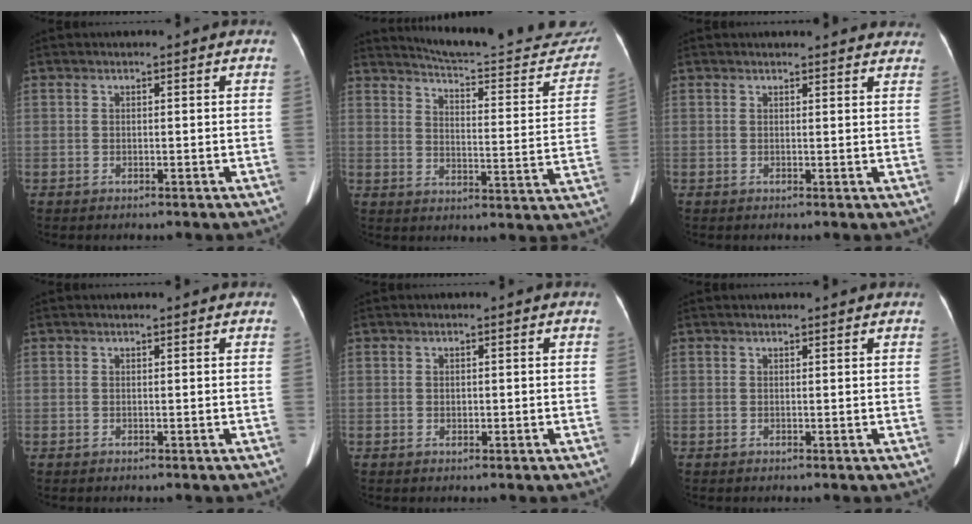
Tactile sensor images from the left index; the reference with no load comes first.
{"total": 23.6, "force": [22.3, 3.1, 6.9], "torque": [-0.083, -0.080, 0.271]}
{"total": 10.9, "force": [10.2, 2.4, 2.9], "torque": [-0.011, 0.007, 0.099]}
{"total": 1.2, "force": [1.1, 0.0, 0.4], "torque": [-0.009, 0.011, 0.016]}
{"total": 0.8, "force": [0.0, 0.6, 0.5], "torque": [-0.009, 0.000, 0.000]}
{"total": 2.5, "force": [2.3, 0.2, 0.7], "torque": [-0.011, 0.014, 0.027]}